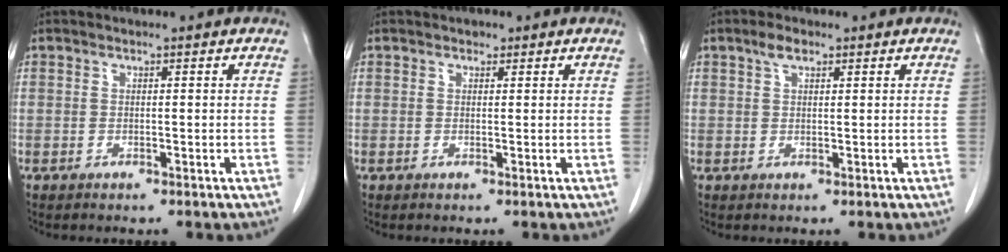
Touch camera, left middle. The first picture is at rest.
{"total": 0.7, "force": [0.5, 0.5, 0.2], "torque": [-0.003, -0.001, 0.006]}
{"total": 2.1, "force": [1.4, 0.9, 1.4], "torque": [-0.029, 0.006, 0.026]}